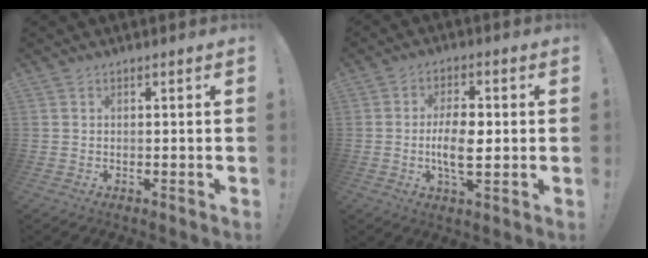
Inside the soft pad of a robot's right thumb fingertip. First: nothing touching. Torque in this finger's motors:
{"motor_torque": [0.68, 1.44, 0.86, -0.34, 0.01]}